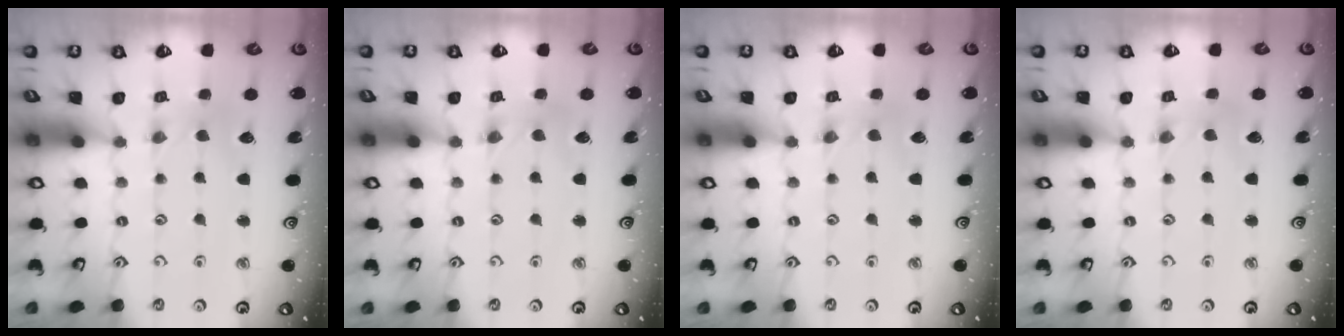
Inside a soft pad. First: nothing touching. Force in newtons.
{"total": 1.3, "press": 1.3, "slide": 0.2}
{"total": 0.0}
{"total": 1.1, "press": 1.1, "slide": 0.2}